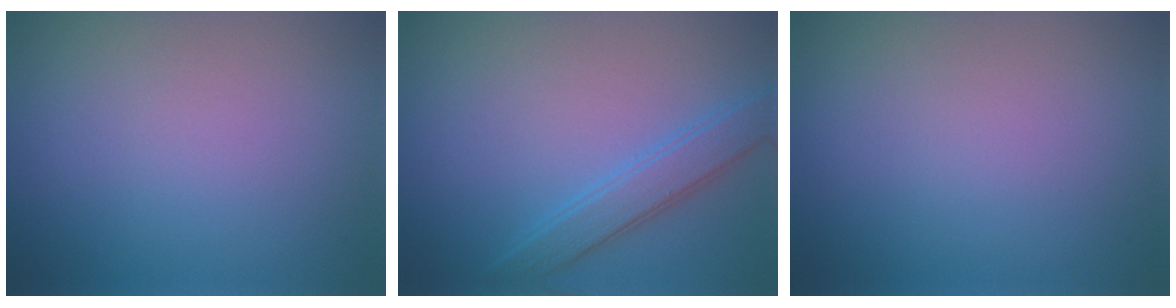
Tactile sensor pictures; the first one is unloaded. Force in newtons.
{"total": 2.8, "press": 2.8, "slide": 0.1}
{"total": 0.0}